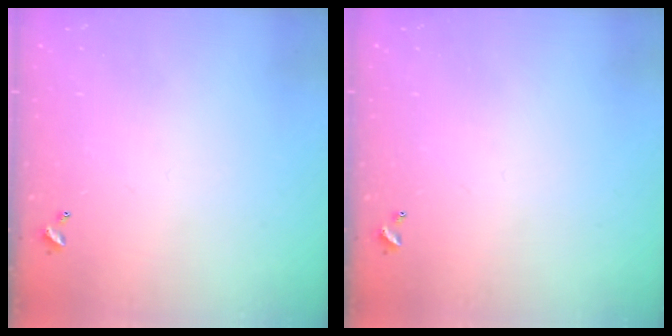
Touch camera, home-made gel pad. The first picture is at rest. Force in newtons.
{"total": 0.0}